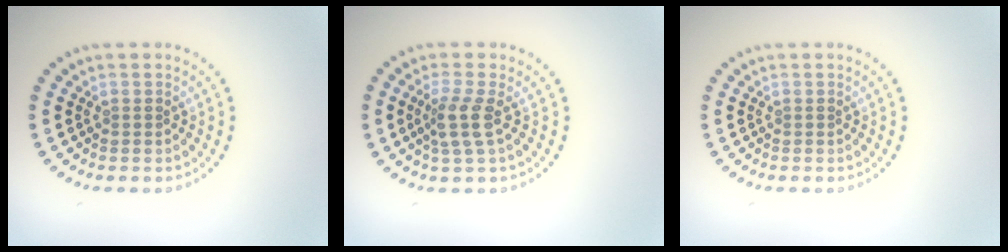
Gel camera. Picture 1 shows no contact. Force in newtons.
{"total": 2.4, "press": 1.9, "slide": 1.5}
{"total": 0.0}